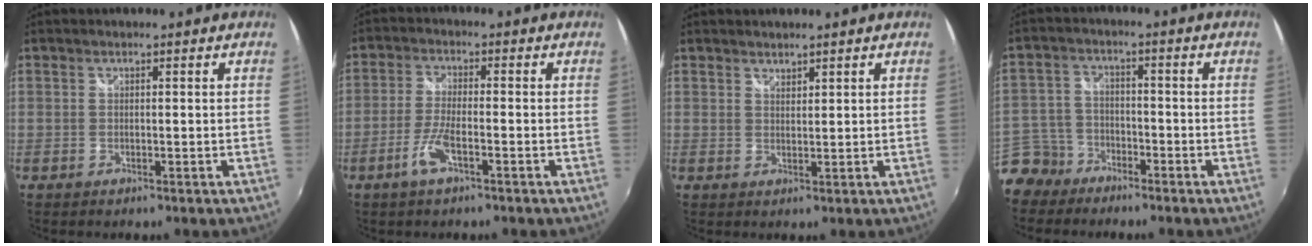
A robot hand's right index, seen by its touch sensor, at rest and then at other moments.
{"total": 5.6, "force": [-3.0, 1.2, 4.6], "torque": [-0.106, -0.003, -0.059]}
{"total": 1.5, "force": [1.3, 0.5, 0.2], "torque": [0.000, 0.001, 0.023]}
{"total": 7.8, "force": [-5.7, 5.2, 1.3], "torque": [-0.046, 0.016, -0.112]}